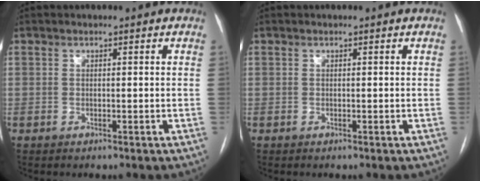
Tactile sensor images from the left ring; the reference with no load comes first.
{"total": 0.0}